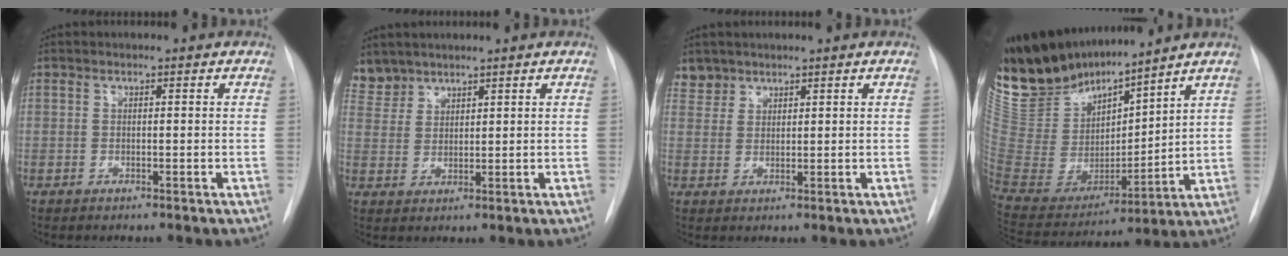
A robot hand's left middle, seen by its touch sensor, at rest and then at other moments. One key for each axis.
{"total": 4.1, "fx": 3.8, "fy": 1.6, "fz": -0.3, "tx": 0.011, "ty": 0.009, "tz": 0.081}
{"total": 2.7, "fx": 2.3, "fy": 1.4, "fz": -0.5, "tx": 0.018, "ty": 0.008, "tz": 0.042}
{"total": 16.8, "fx": 15.5, "fy": 3.4, "fz": 5.4, "tx": -0.118, "ty": -0.013, "tz": 0.315}